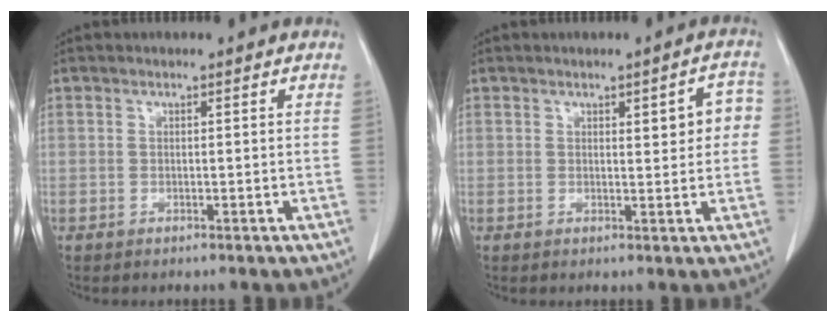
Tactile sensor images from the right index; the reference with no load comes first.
{"total": 4.4, "force": [0.9, 1.4, 4.0], "torque": [-0.043, 0.013, 0.010]}